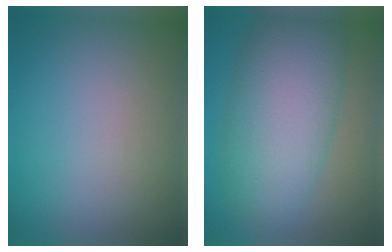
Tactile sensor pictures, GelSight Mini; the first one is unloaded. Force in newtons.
{"total": 9.5, "press": 9.5, "slide": 0.1}